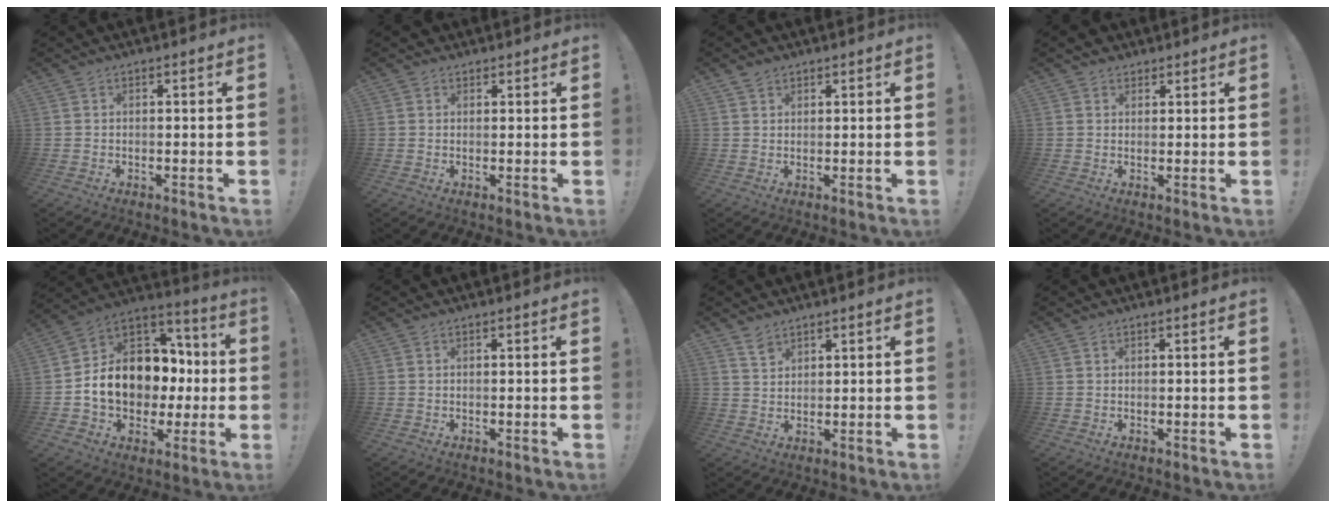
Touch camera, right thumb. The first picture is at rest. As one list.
[{"total": 1.6, "force": [1.0, 1.1, 0.3], "torque": [-0.007, 0.001, 0.020]}, {"total": 2.1, "force": [1.6, 1.2, 0.6], "torque": [-0.007, -0.005, 0.031]}, {"total": 2.6, "force": [1.7, 2.0, 0.5], "torque": [-0.006, -0.004, 0.031]}, {"total": 15.9, "force": [-0.5, 12.6, 9.6], "torque": [-0.149, 0.008, 0.008]}, {"total": 0.0}, {"total": 3.8, "force": [2.9, 2.0, 1.3], "torque": [-0.010, -0.022, 0.054]}, {"total": 0.0}]